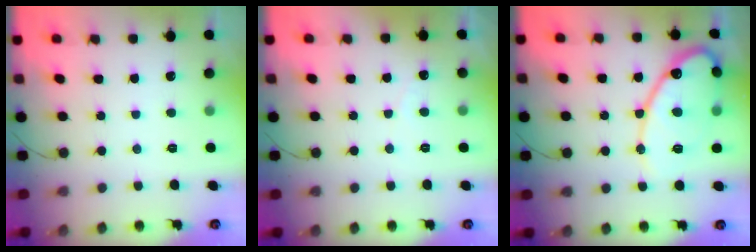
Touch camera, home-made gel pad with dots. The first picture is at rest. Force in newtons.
{"total": 1.9, "press": 1.9, "slide": 0.2}
{"total": 15.4, "press": 15.4, "slide": 1.1}